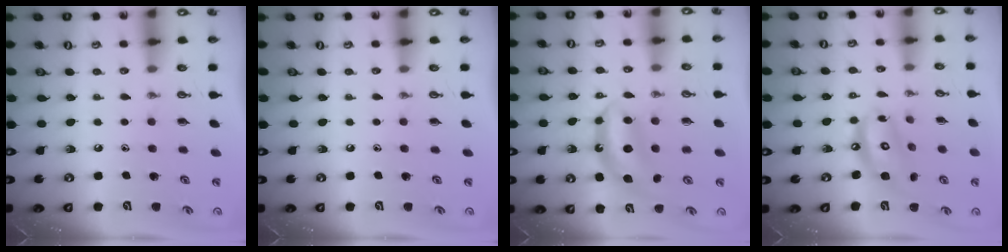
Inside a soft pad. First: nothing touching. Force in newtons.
{"total": 0.0}
{"total": 7.3, "press": 7.3, "slide": 0.3}
{"total": 12.4, "press": 12.3, "slide": 1.2}